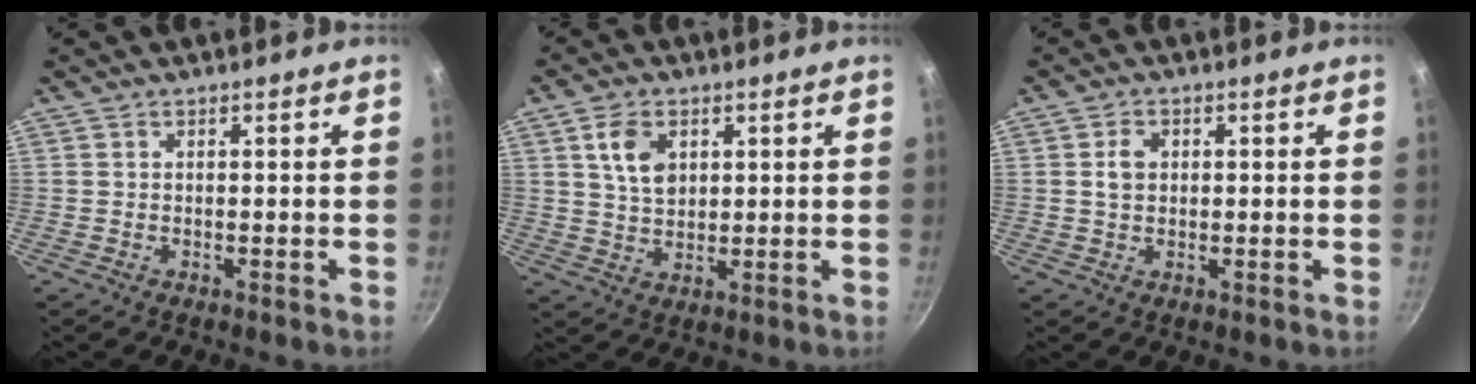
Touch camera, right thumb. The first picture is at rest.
{"total": 6.9, "force": [2.5, 4.5, 4.5], "torque": [-0.072, -0.010, 0.050]}
{"total": 3.3, "force": [0.6, 2.5, 2.1], "torque": [-0.030, 0.002, 0.009]}